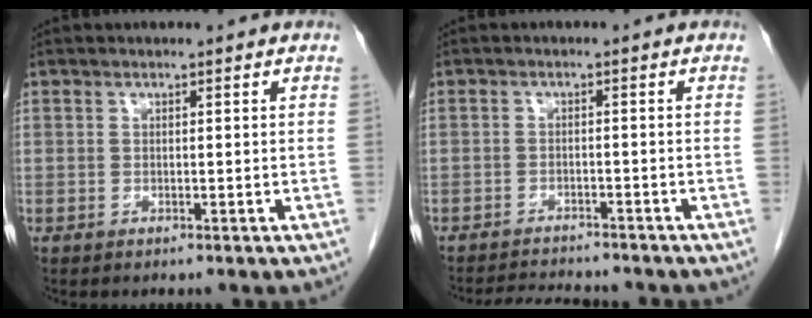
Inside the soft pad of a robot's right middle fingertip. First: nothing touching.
{"total": 6.5, "force": [-6.2, 0.8, 1.6], "torque": [-0.023, -0.007, -0.093]}